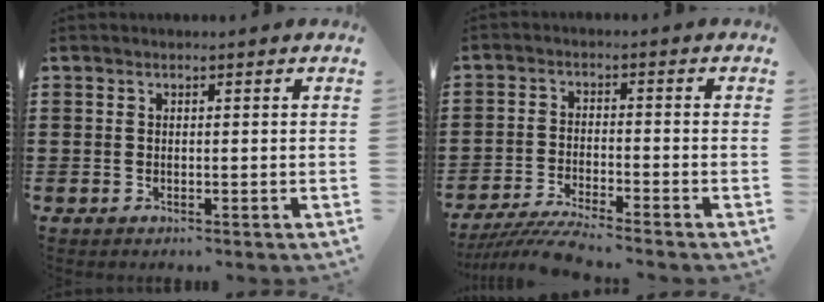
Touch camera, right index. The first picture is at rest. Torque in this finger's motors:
{"motor_torque": [0.80, 0.80, -0.05, -0.01]}